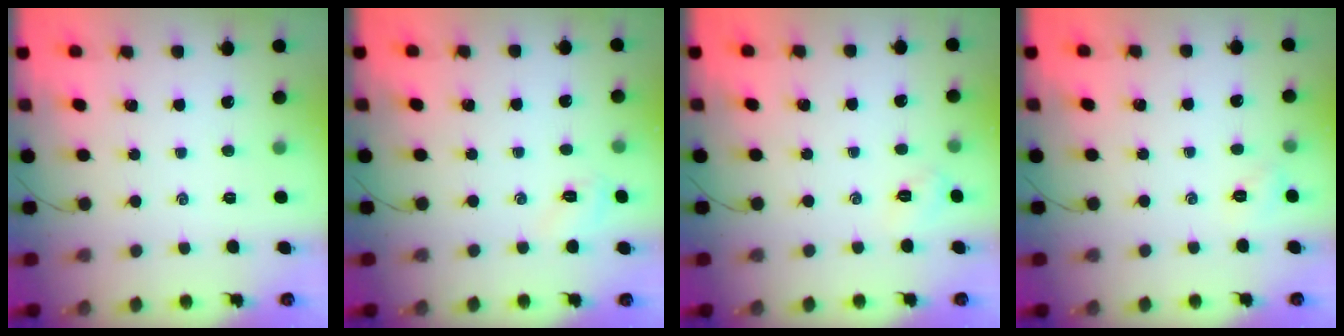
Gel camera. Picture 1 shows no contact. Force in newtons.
{"total": 3.3, "press": 3.1, "slide": 0.8}
{"total": 3.1, "press": 2.9, "slide": 1.0}
{"total": 2.1, "press": 2.1, "slide": 0.6}